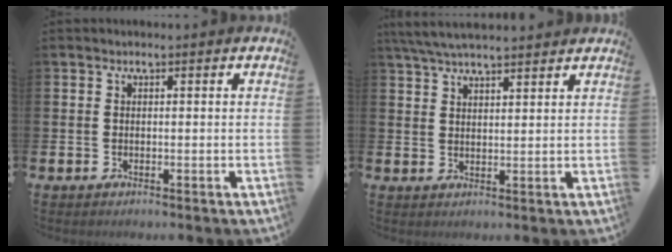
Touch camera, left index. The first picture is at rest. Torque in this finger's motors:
{"motor_torque": [1.08, -1.06, 0.64, 0.21]}